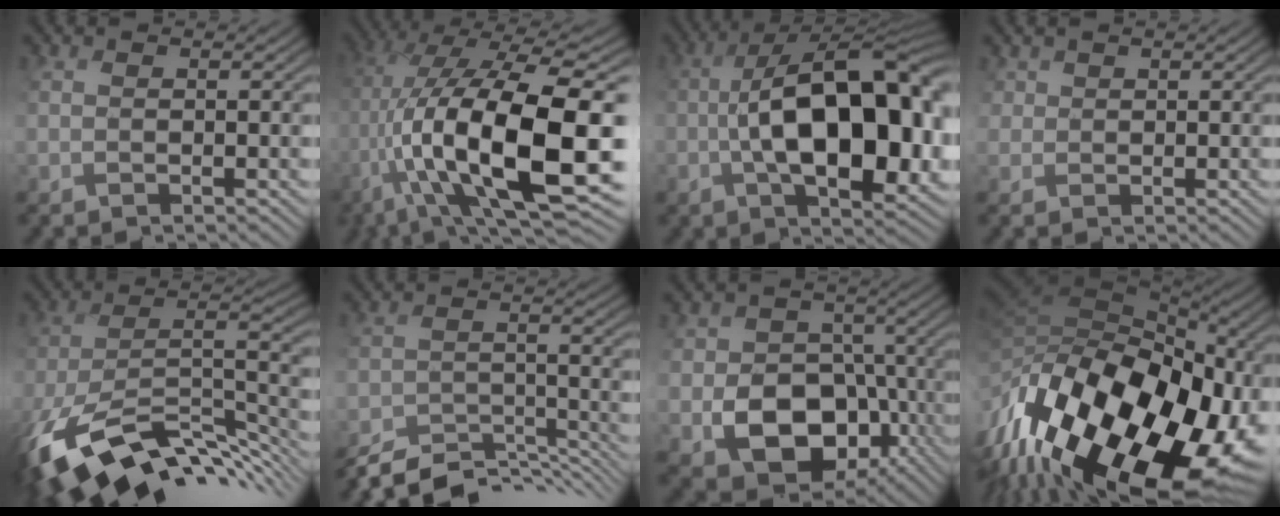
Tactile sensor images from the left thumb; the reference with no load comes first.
{"total": 18.4, "force": [-1.9, 8.0, 16.4], "torque": [-0.311, -0.006, -0.021]}
{"total": 16.1, "force": [-1.2, 8.1, 13.8], "torque": [-0.199, 0.008, -0.013]}
{"total": 1.6, "force": [0.4, 1.3, -0.9], "torque": [0.013, -0.005, 0.009]}
{"total": 15.9, "force": [-9.3, 7.0, 10.8], "torque": [-0.247, -0.031, -0.142]}
{"total": 9.0, "force": [-8.6, 2.1, 1.8], "torque": [-0.034, 0.002, -0.132]}
{"total": 11.2, "force": [-3.4, 9.3, 5.2], "torque": [-0.095, -0.038, -0.053]}
{"total": 20.6, "force": [-7.7, 13.3, 13.7], "torque": [-0.274, -0.034, -0.109]}